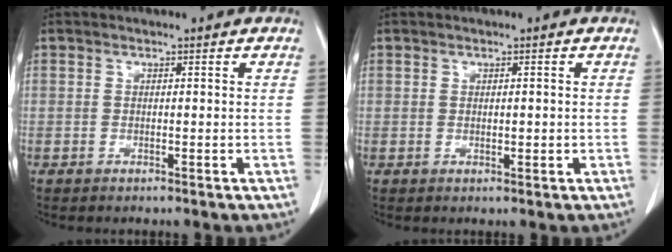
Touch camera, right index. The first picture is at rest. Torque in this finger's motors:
{"motor_torque": [-0.25, 0.32, 0.00, -0.01]}